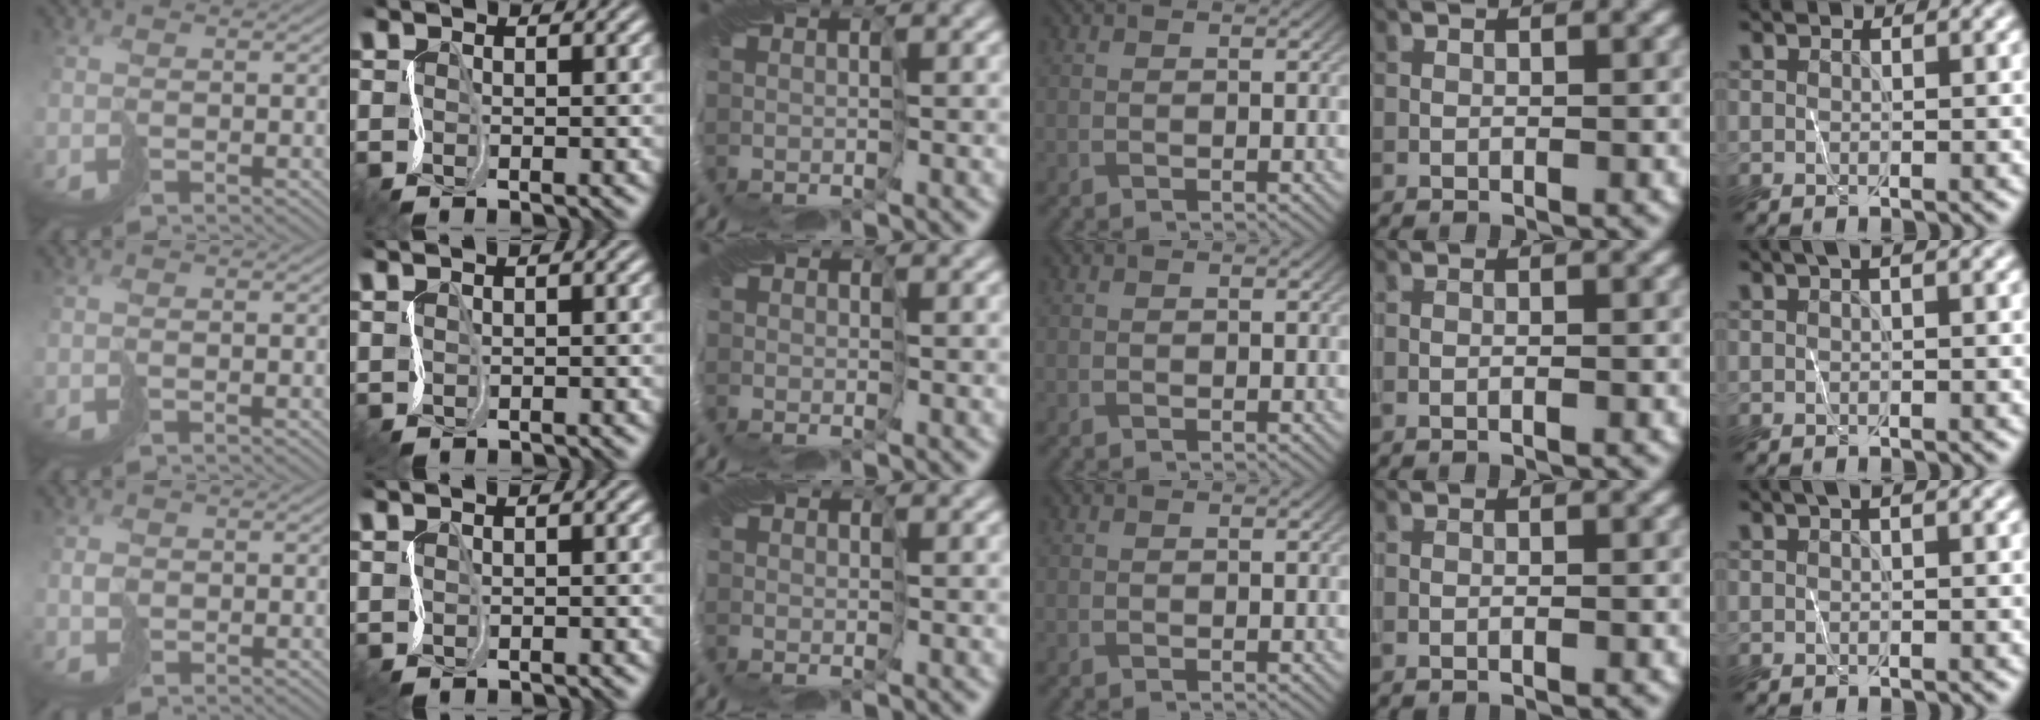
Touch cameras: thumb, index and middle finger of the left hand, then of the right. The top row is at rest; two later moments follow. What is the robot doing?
{"motion": "cut", "object": "bubble wrap"}